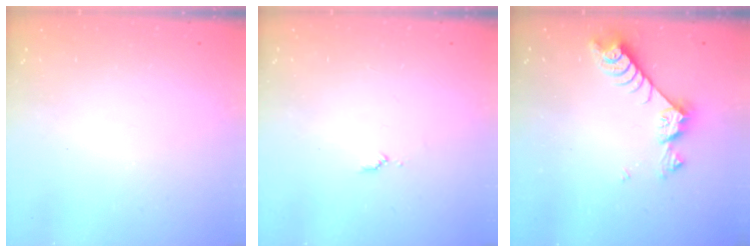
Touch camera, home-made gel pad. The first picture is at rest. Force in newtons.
{"total": 3.6, "press": 3.6, "slide": 0.4}
{"total": 8.5, "press": 8.4, "slide": 1.4}